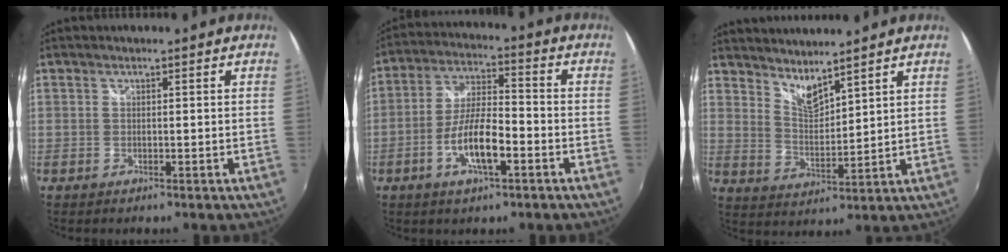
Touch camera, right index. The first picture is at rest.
{"total": 10.2, "force": [-4.1, 2.7, 8.9], "torque": [-0.180, -0.001, -0.076]}
{"total": 6.3, "force": [5.6, 1.0, 2.6], "torque": [-0.041, -0.008, 0.102]}